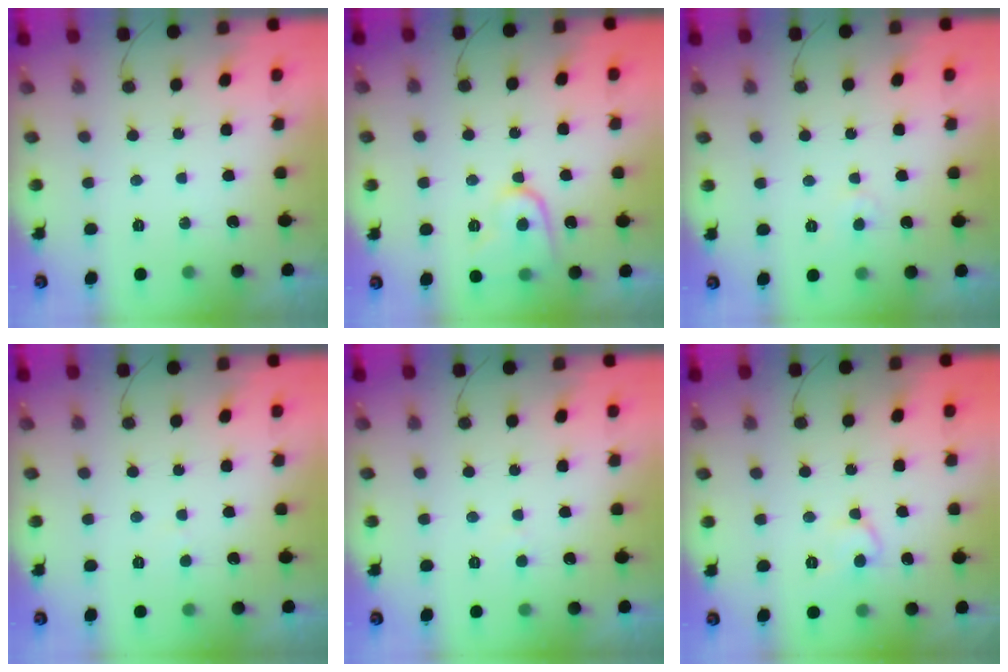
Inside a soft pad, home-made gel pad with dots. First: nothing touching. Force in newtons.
{"total": 10.3, "press": 10.2, "slide": 1.0}
{"total": 3.3, "press": 3.3, "slide": 0.3}
{"total": 2.4, "press": 2.4, "slide": 0.2}
{"total": 2.1, "press": 2.1, "slide": 0.1}
{"total": 7.7, "press": 7.7, "slide": 0.6}